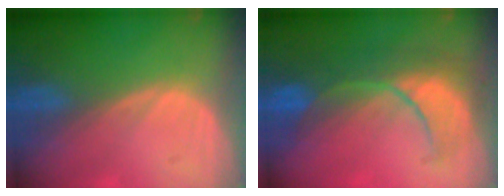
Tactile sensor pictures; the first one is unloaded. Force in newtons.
{"total": 8.5, "press": 8.4, "slide": 1.3}